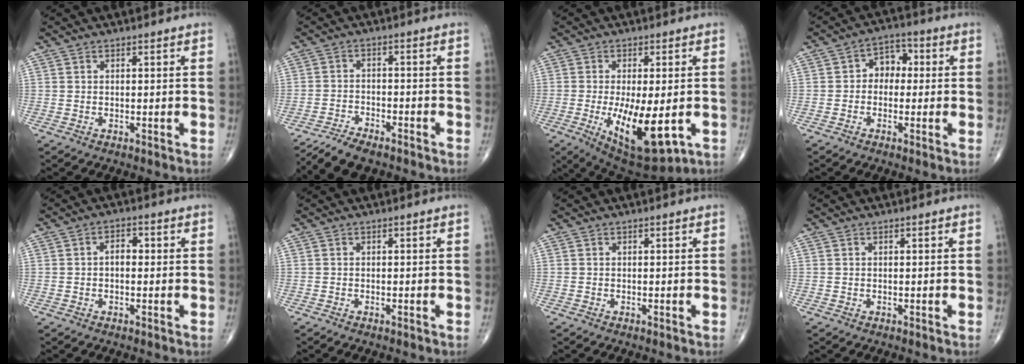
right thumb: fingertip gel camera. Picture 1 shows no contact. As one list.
[{"total": 6.4, "force": [-5.5, 1.8, 2.8], "torque": [-0.057, 0.018, -0.103]}, {"total": 14.3, "force": [-3.4, 5.5, 12.8], "torque": [-0.209, -0.021, -0.034]}, {"total": 5.6, "force": [0.0, 4.4, 3.5], "torque": [-0.023, 0.024, -0.013]}, {"total": 2.6, "force": [0.0, 1.6, 2.0], "torque": [-0.022, 0.012, -0.006]}, {"total": 0.0}, {"total": 0.0}, {"total": 0.0}]